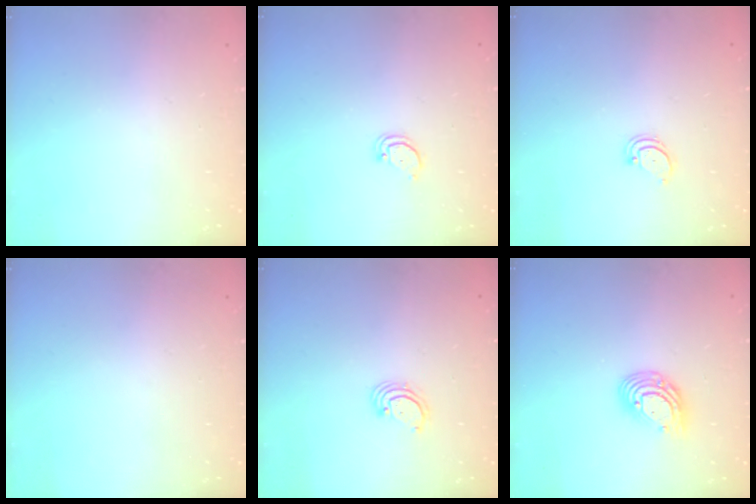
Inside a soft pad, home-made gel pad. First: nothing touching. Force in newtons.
{"total": 2.1, "press": 2.1, "slide": 0.2}
{"total": 2.2, "press": 2.2, "slide": 0.3}
{"total": 0.0}
{"total": 2.5, "press": 2.5, "slide": 0.3}
{"total": 9.9, "press": 9.9, "slide": 1.1}